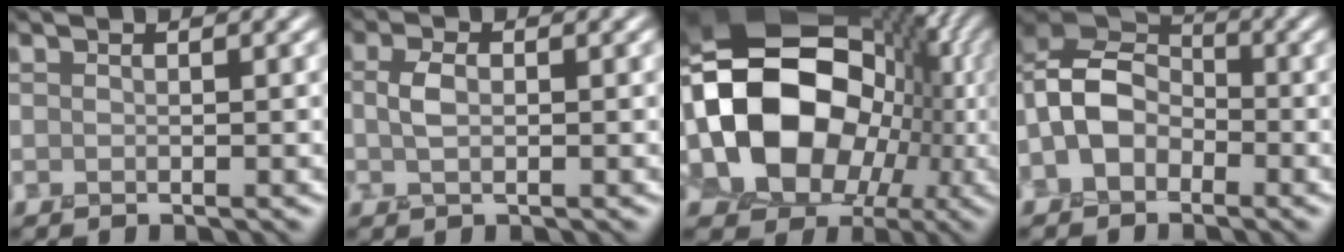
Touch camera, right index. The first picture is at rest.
{"total": 2.1, "force": [-0.1, 1.0, 1.9], "torque": [-0.045, 0.002, -0.005]}
{"total": 18.4, "force": [-0.2, 13.2, 12.8], "torque": [-0.247, -0.004, -0.004]}
{"total": 6.9, "force": [-1.9, 4.9, 4.4], "torque": [-0.089, 0.010, -0.047]}